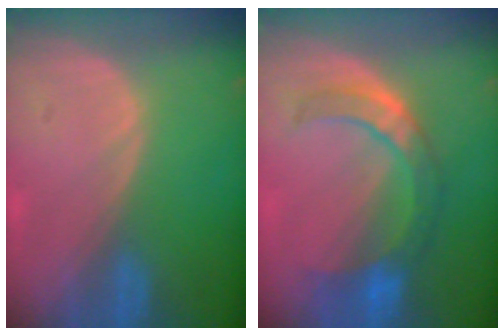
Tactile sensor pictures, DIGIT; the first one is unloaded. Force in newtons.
{"total": 7.5, "press": 7.3, "slide": 1.7}